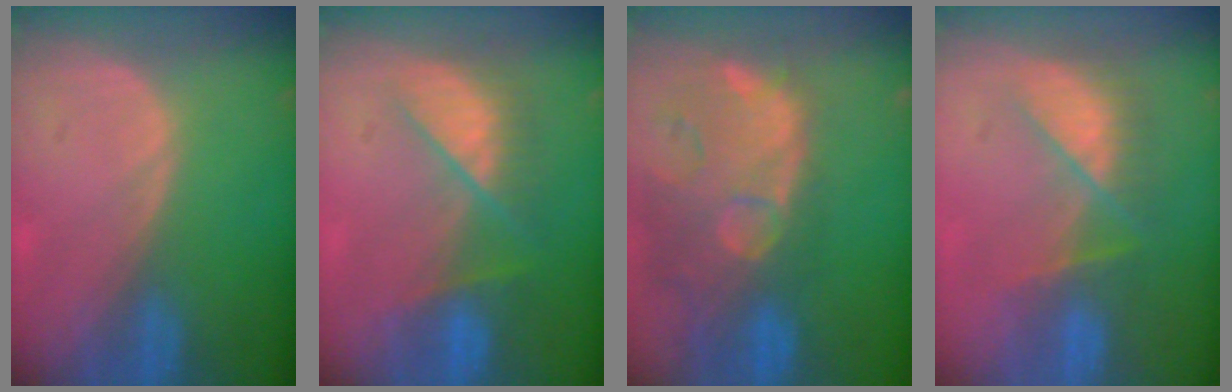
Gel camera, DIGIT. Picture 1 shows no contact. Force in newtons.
{"total": 7.1, "press": 7.0, "slide": 1.4}
{"total": 14.6, "press": 11.8, "slide": 8.6}
{"total": 7.3, "press": 6.9, "slide": 2.4}